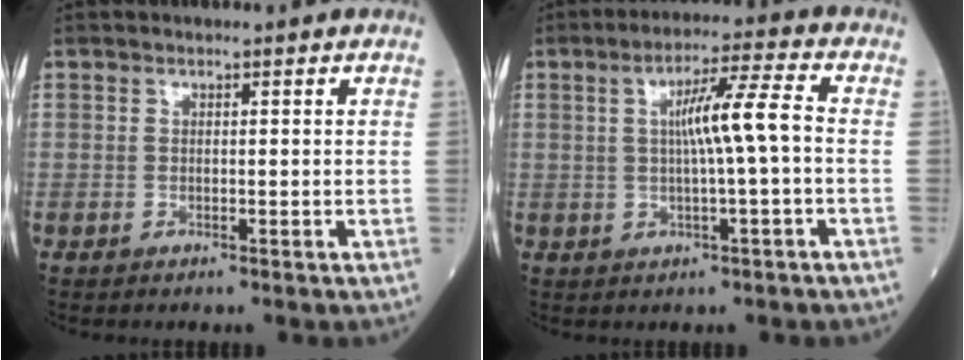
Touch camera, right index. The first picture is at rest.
{"total": 7.5, "force": [0.2, -0.3, 7.5], "torque": [-0.125, 0.012, 0.002]}